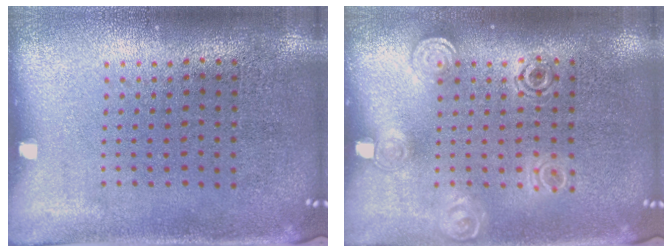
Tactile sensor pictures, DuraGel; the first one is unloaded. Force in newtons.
{"total": 1.4, "press": 1.2, "slide": 0.7}